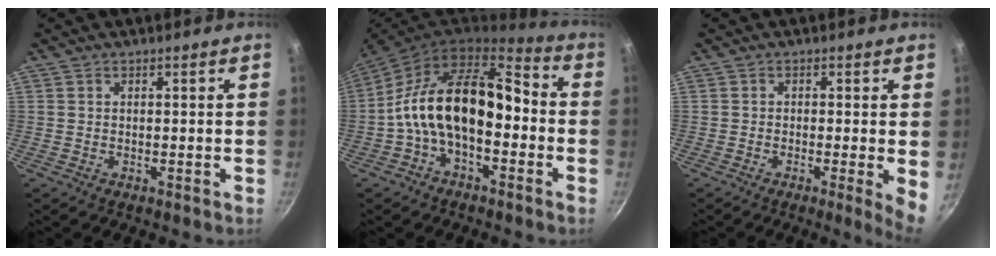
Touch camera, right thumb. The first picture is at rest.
{"total": 17.3, "force": [-3.0, 10.1, 13.7], "torque": [-0.212, 0.061, -0.071]}
{"total": 4.8, "force": [-0.6, 0.7, 4.7], "torque": [-0.057, -0.006, -0.010]}